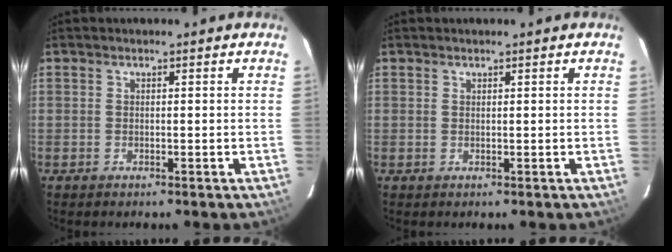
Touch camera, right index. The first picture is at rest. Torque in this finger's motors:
{"motor_torque": [0.07, 0.06, 0.02, 0.01]}